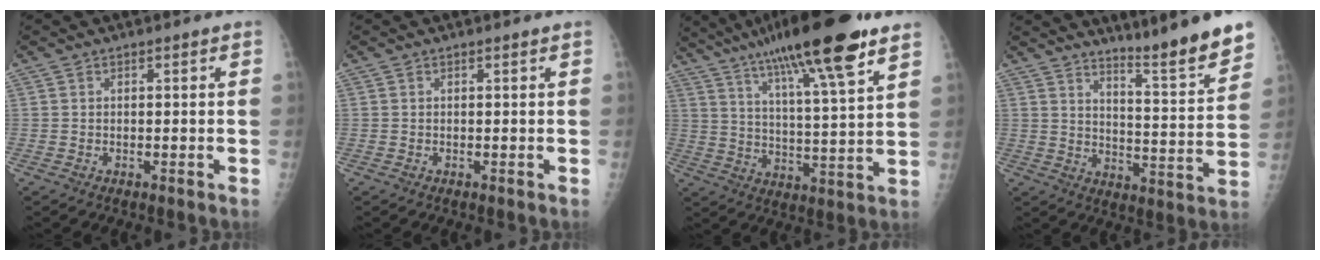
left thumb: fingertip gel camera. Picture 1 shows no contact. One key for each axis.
{"total": 0.0}
{"total": 20.8, "fx": 13.5, "fy": 2.8, "fz": 15.6, "tx": -0.249, "ty": -0.035, "tz": 0.217}
{"total": 12.8, "fx": 10.5, "fy": -0.1, "fz": 7.2, "tx": -0.092, "ty": -0.085, "tz": 0.162}